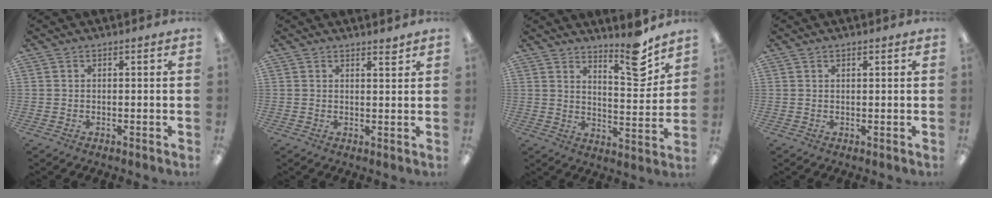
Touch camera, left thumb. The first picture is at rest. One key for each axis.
{"total": 2.1, "fx": 1.9, "fy": 0.3, "fz": 0.8, "tx": -0.002, "ty": -0.011, "tz": 0.030}
{"total": 11.7, "fx": 9.0, "fy": 3.3, "fz": 6.7, "tx": -0.075, "ty": -0.069, "tz": 0.148}
{"total": 0.9, "fx": 0.7, "fy": 0.3, "fz": 0.5, "tx": -0.012, "ty": 0.000, "tz": 0.013}